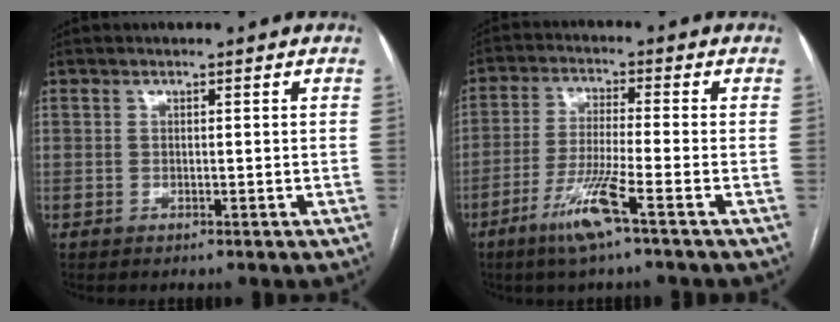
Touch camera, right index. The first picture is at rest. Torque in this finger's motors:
{"motor_torque": [1.24, -0.72, 0.65, 0.17]}